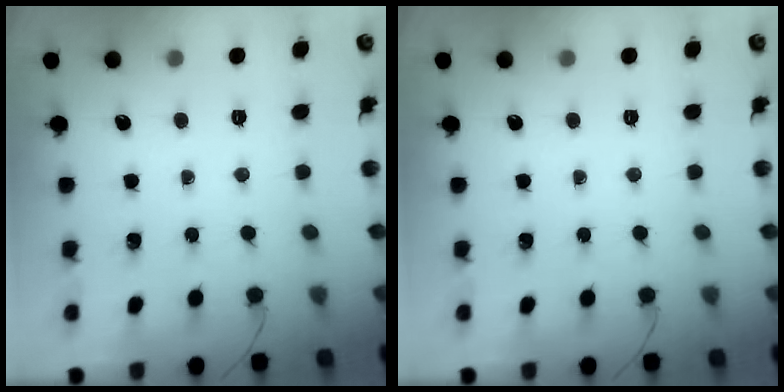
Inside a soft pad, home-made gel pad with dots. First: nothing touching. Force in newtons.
{"total": 0.0}